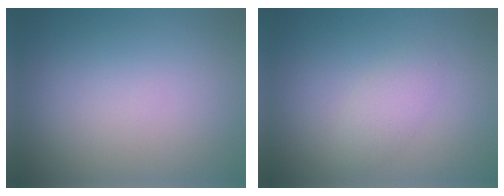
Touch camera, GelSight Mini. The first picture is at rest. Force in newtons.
{"total": 1.7, "press": 1.7, "slide": 0.1}